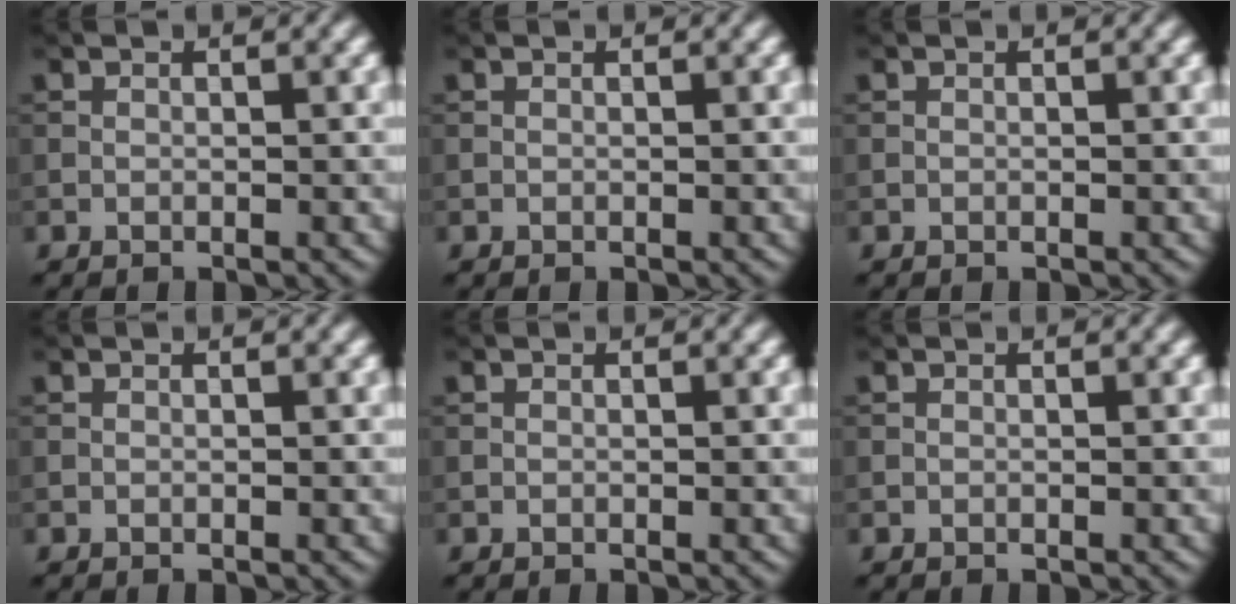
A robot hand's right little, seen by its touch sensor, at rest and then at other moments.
{"total": 0.0}
{"total": 0.0}
{"total": 0.0}
{"total": 0.0}
{"total": 0.0}